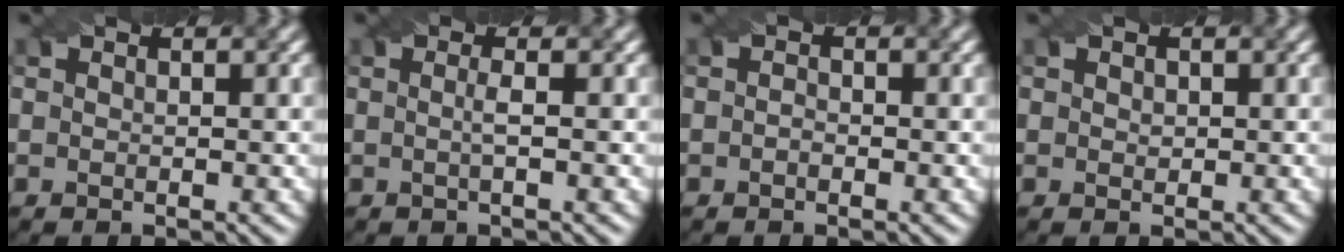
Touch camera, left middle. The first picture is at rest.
{"total": 1.3, "force": [-0.2, 0.2, 1.3], "torque": [-0.025, 0.001, -0.006]}
{"total": 0.6, "force": [-0.3, 0.4, 0.4], "torque": [-0.009, -0.001, -0.006]}
{"total": 0.6, "force": [0.1, 0.5, 0.3], "torque": [-0.007, -0.002, 0.004]}